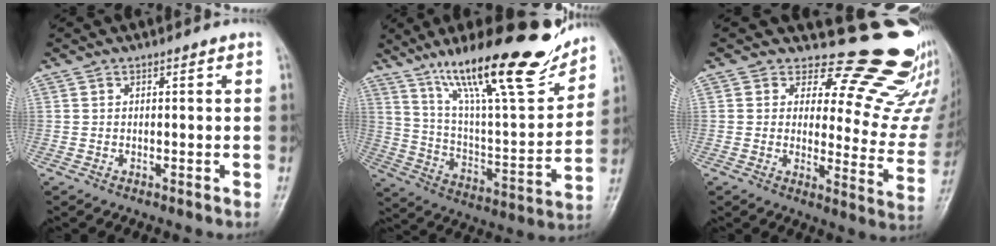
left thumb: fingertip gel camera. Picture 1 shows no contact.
{"total": 25.8, "force": [17.8, 5.9, 17.6], "torque": [-0.251, -0.070, 0.299]}
{"total": 20.0, "force": [17.5, 6.5, 6.9], "torque": [-0.025, -0.161, 0.196]}